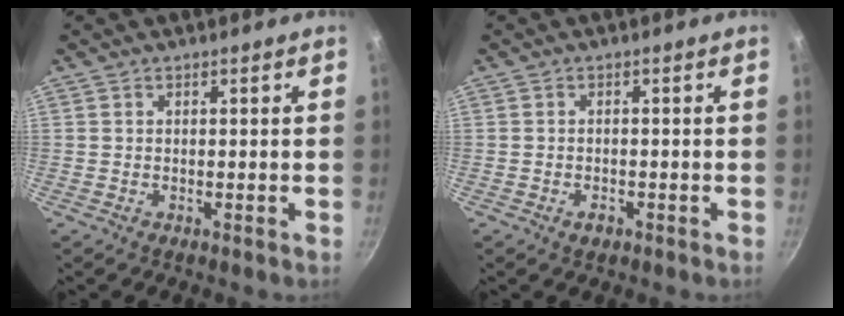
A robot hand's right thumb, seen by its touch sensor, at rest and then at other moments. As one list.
[{"total": 1.8, "force": [-1.0, 1.1, 1.1], "torque": [-0.019, 0.006, -0.016]}]